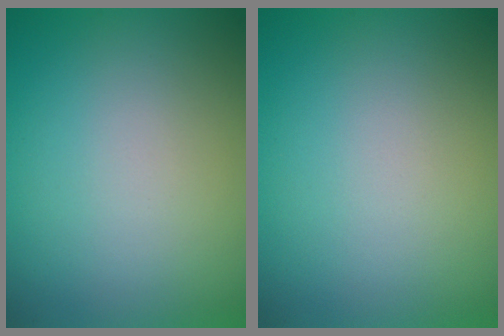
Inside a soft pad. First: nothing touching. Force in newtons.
{"total": 0.0}